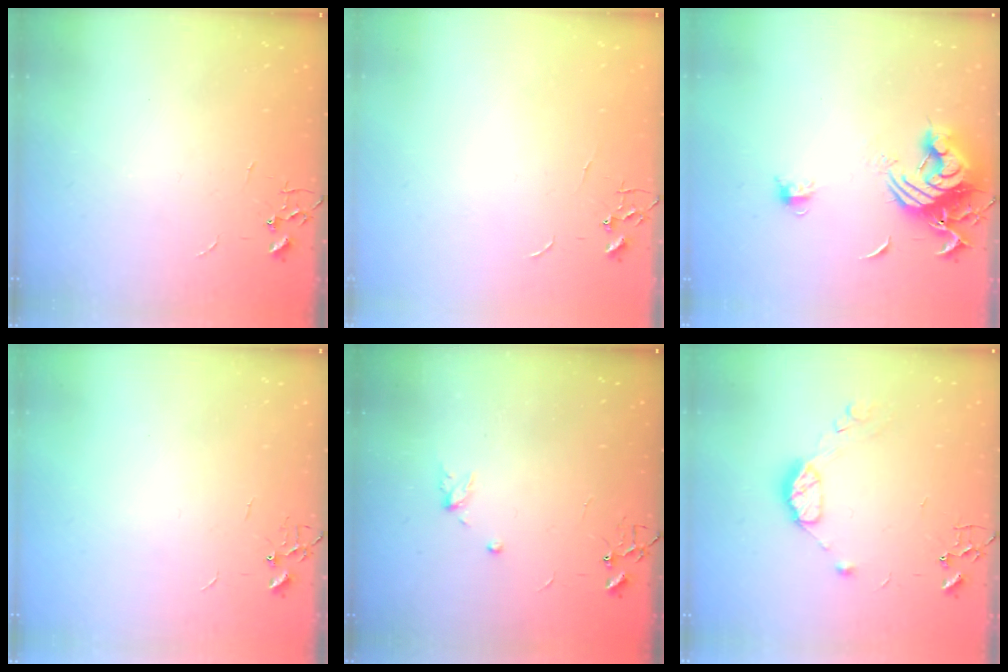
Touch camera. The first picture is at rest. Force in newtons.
{"total": 0.0}
{"total": 13.3, "press": 13.2, "slide": 1.5}
{"total": 0.0}
{"total": 5.0, "press": 4.6, "slide": 1.8}
{"total": 9.2, "press": 9.2, "slide": 0.7}